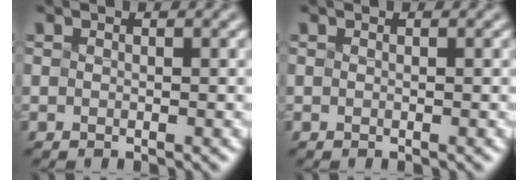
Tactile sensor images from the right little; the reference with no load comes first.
{"total": 0.0}